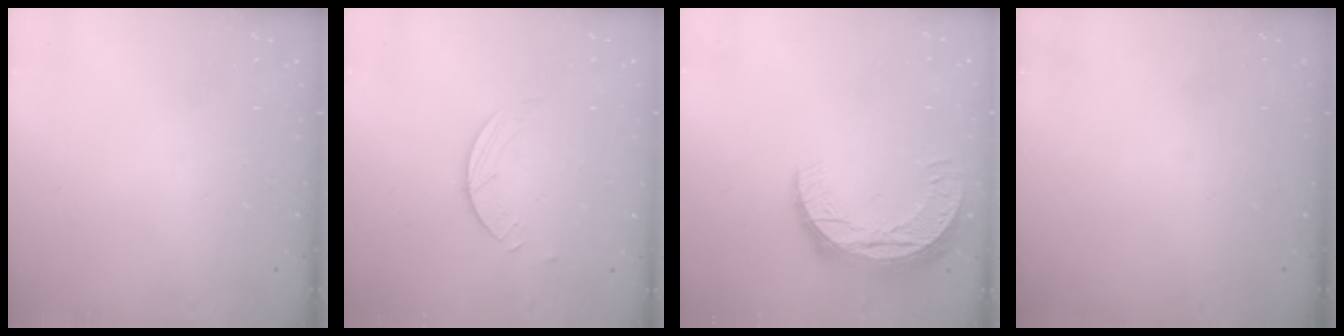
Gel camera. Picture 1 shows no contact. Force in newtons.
{"total": 2.6, "press": 2.6, "slide": 0.3}
{"total": 10.7, "press": 10.7, "slide": 0.8}
{"total": 0.0}